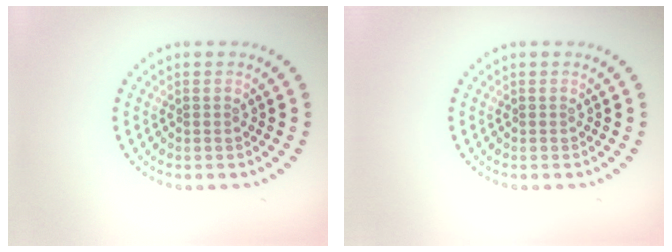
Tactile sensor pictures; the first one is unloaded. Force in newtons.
{"total": 0.0}